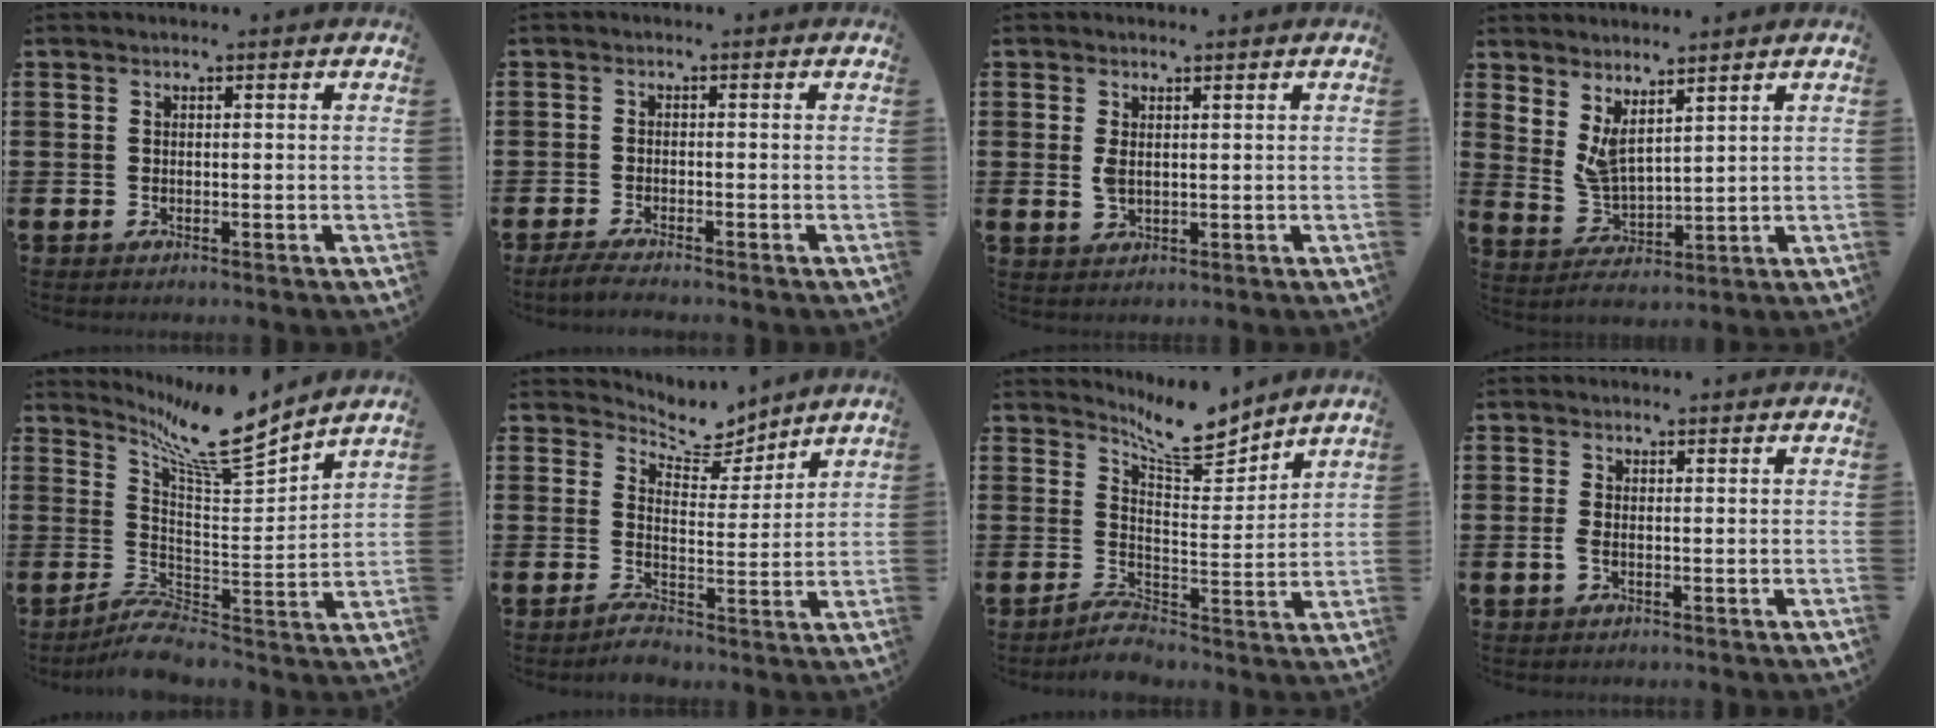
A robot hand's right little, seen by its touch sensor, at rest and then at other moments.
{"total": 1.7, "force": [-1.4, 0.0, 0.8], "torque": [-0.015, 0.002, -0.028]}
{"total": 1.7, "force": [0.7, 0.8, 1.4], "torque": [-0.020, -0.001, 0.010]}
{"total": 4.0, "force": [3.0, 1.0, 2.5], "torque": [-0.056, -0.023, 0.056]}
{"total": 8.9, "force": [5.6, 2.3, 6.6], "torque": [-0.119, -0.056, 0.092]}
{"total": 6.4, "force": [4.6, 3.4, 2.7], "torque": [-0.054, -0.038, 0.080]}
{"total": 7.0, "force": [4.9, 2.8, 4.1], "torque": [-0.074, -0.035, 0.083]}
{"total": 0.9, "force": [-0.2, 0.2, 0.9], "torque": [-0.017, -0.001, -0.003]}